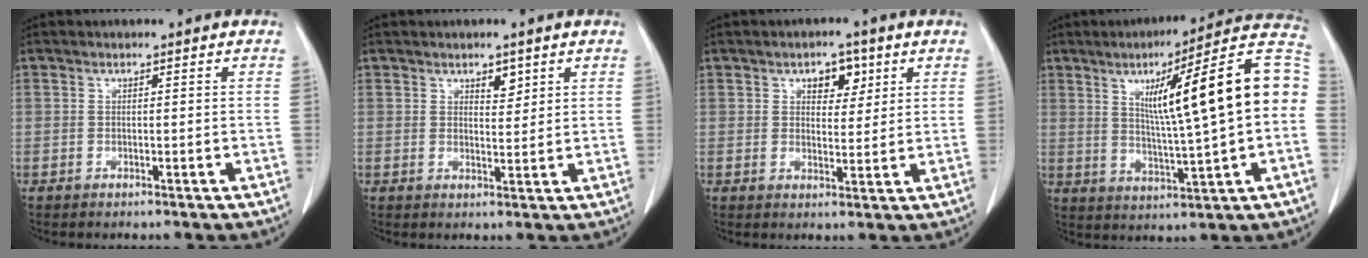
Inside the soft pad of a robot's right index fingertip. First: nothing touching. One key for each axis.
{"total": 2.6, "fx": 1.6, "fy": 1.2, "fz": 1.6, "tx": -0.022, "ty": -0.004, "tz": 0.028}
{"total": 4.6, "fx": 2.3, "fy": 2.6, "fz": 3.0, "tx": -0.038, "ty": 0.006, "tz": 0.034}
{"total": 19.6, "fx": 2.7, "fy": 0.9, "fz": 19.4, "tx": -0.273, "ty": 0.031, "tz": 0.032}